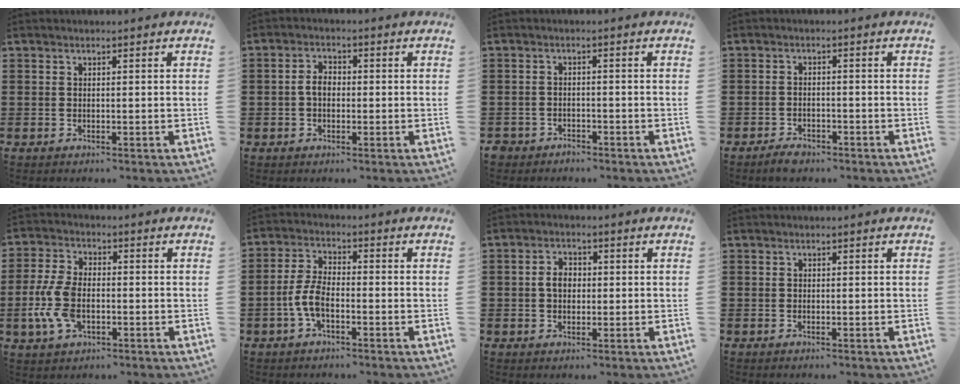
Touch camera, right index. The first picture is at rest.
{"total": 2.6, "force": [-0.3, 1.5, 2.1], "torque": [-0.039, 0.004, -0.006]}
{"total": 1.8, "force": [-1.7, 0.5, 0.0], "torque": [-0.008, 0.001, -0.039]}
{"total": 1.8, "force": [-1.6, 0.6, 0.4], "torque": [-0.011, 0.000, -0.033]}
{"total": 7.6, "force": [-1.8, 4.3, 6.0], "torque": [-0.153, -0.005, -0.042]}
{"total": 5.3, "force": [-1.9, 2.3, 4.3], "torque": [-0.109, -0.004, -0.044]}
{"total": 2.7, "force": [0.1, 1.9, 2.0], "torque": [-0.041, 0.009, 0.000]}
{"total": 0.0}